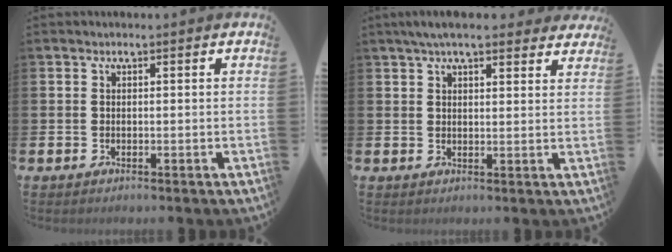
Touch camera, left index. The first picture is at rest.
{"total": 5.1, "force": [4.5, 1.1, 2.2], "torque": [-0.049, -0.010, 0.081]}